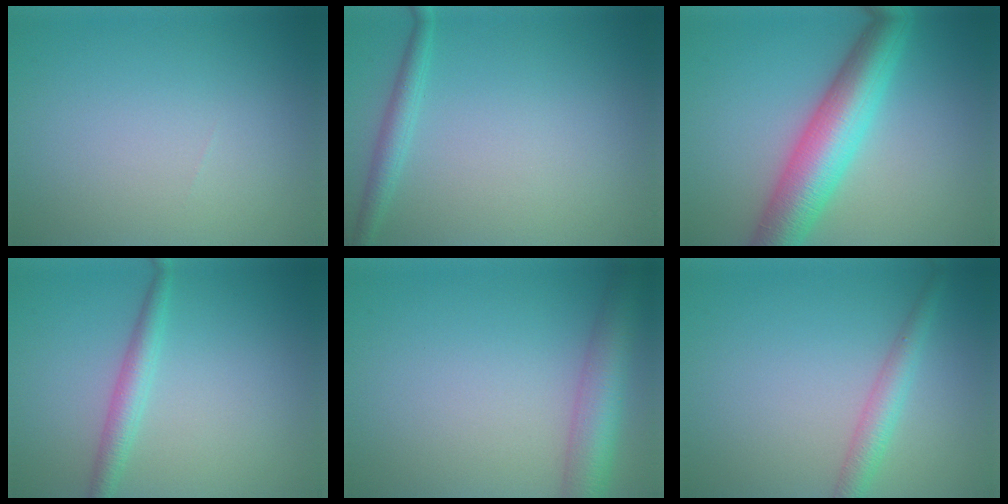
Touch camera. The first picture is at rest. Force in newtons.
{"total": 1.8, "press": 1.8, "slide": 0.1}
{"total": 8.0, "press": 8.0, "slide": 0.0}
{"total": 2.3, "press": 2.3, "slide": 0.0}
{"total": 5.2, "press": 5.2, "slide": 0.2}
{"total": 2.6, "press": 2.6, "slide": 0.1}